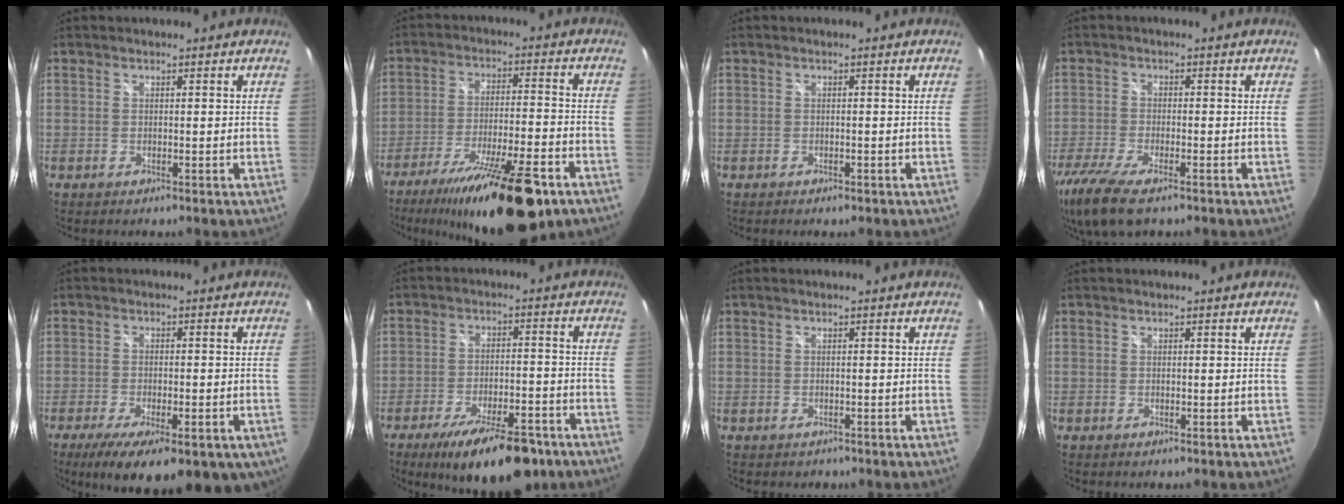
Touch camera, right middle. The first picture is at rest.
{"total": 20.8, "force": [-14.4, 4.6, 14.2], "torque": [-0.246, -0.030, -0.224]}
{"total": 1.1, "force": [-0.8, 0.6, 0.5], "torque": [-0.009, -0.004, -0.014]}
{"total": 12.6, "force": [-8.6, 4.0, 8.3], "torque": [-0.197, -0.054, -0.162]}
{"total": 15.5, "force": [-8.5, 5.9, 11.5], "torque": [-0.204, -0.050, -0.114]}
{"total": 16.1, "force": [-11.2, 5.5, 10.1], "torque": [-0.171, -0.018, -0.163]}
{"total": 1.0, "force": [-0.6, 0.8, 0.2], "torque": [-0.006, -0.003, -0.005]}
{"total": 0.0}